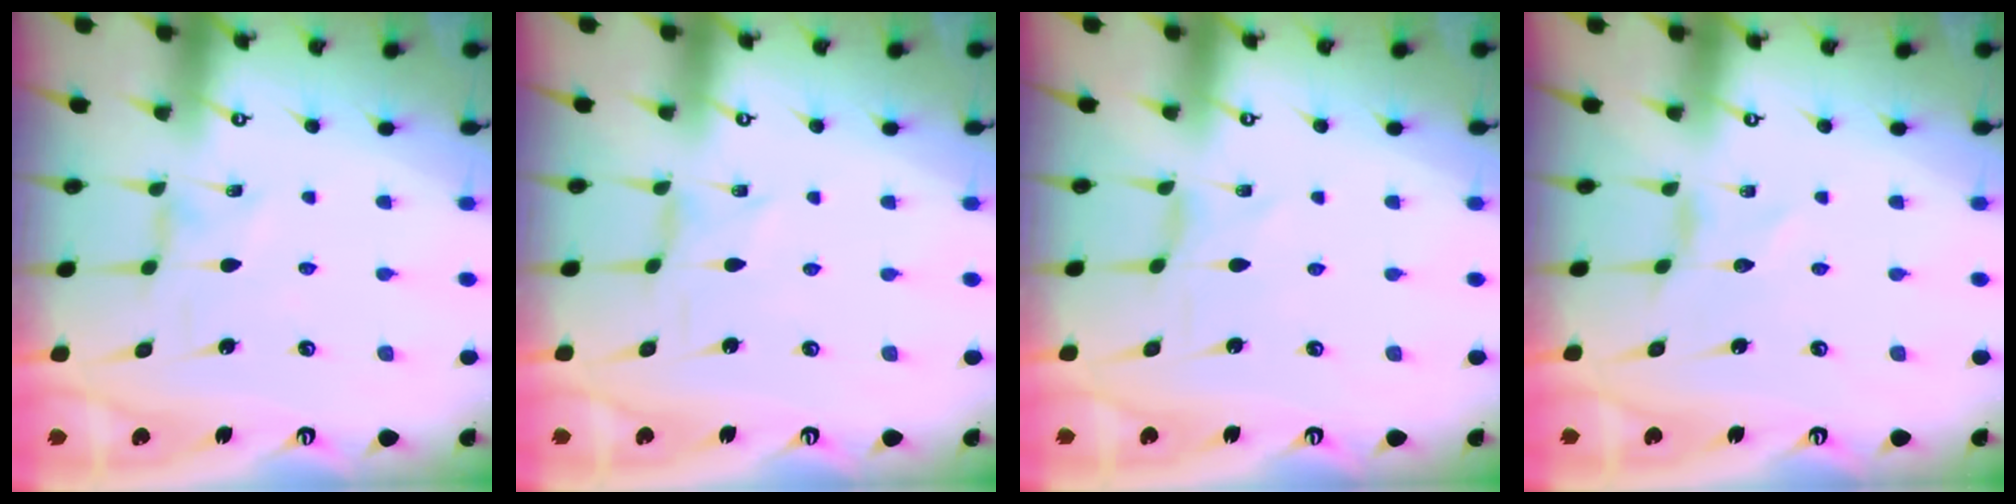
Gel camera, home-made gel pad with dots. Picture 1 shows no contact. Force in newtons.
{"total": 0.0}
{"total": 0.0}
{"total": 1.4, "press": 1.4, "slide": 0.2}